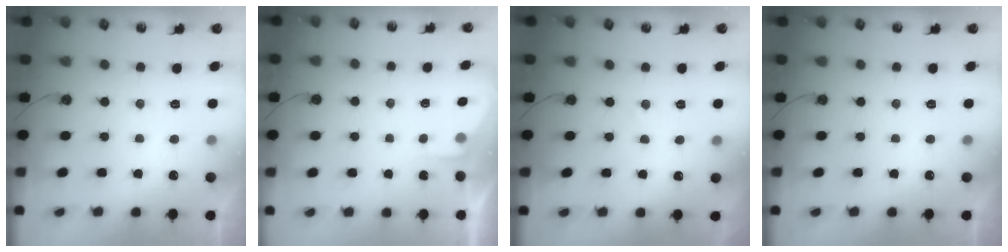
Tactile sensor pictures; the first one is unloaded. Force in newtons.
{"total": 1.8, "press": 1.8, "slide": 0.3}
{"total": 3.5, "press": 3.5, "slide": 0.5}
{"total": 0.0}